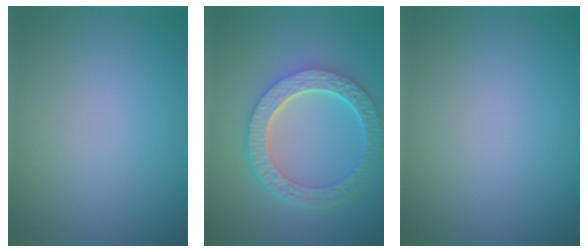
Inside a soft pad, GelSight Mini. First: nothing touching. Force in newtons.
{"total": 6.8, "press": 5.0, "slide": 4.6}
{"total": 0.0}